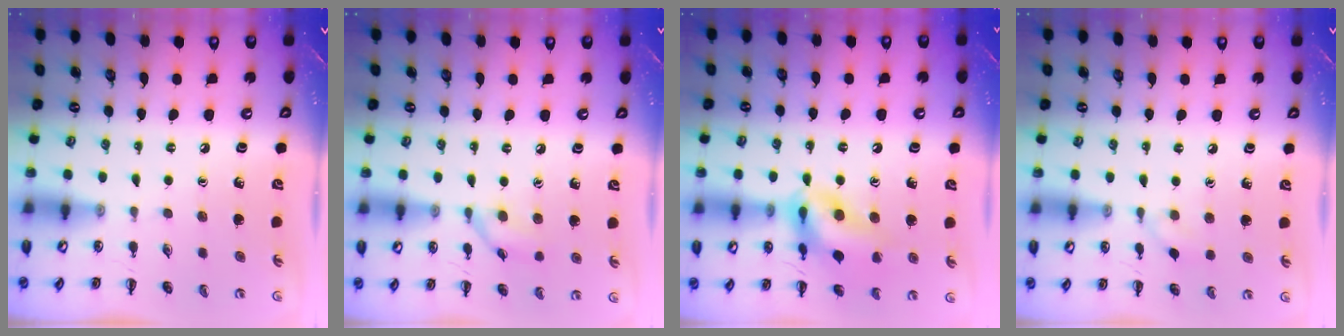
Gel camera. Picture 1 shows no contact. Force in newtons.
{"total": 7.8, "press": 7.8, "slide": 0.8}
{"total": 14.0, "press": 13.8, "slide": 2.2}
{"total": 5.0, "press": 4.7, "slide": 1.6}